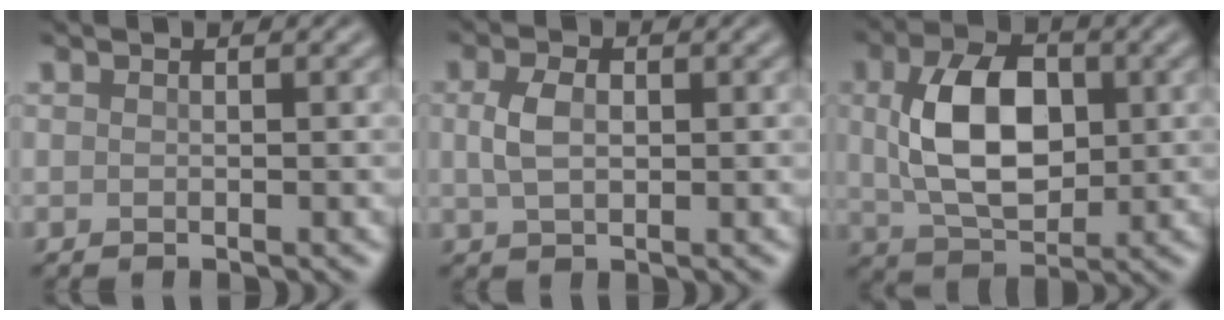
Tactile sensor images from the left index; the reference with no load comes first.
{"total": 2.8, "force": [0.4, 1.8, 2.2], "torque": [-0.050, 0.002, 0.008]}
{"total": 8.3, "force": [0.9, 5.2, 6.5], "torque": [-0.125, 0.005, 0.018]}